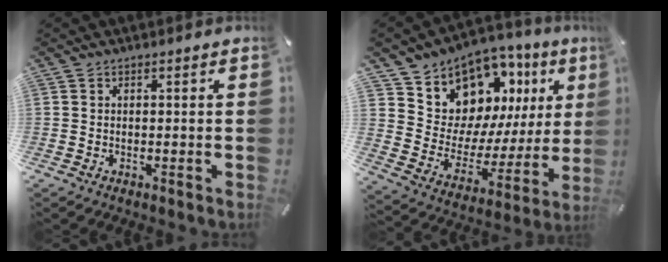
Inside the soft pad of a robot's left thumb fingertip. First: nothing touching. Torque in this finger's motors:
{"motor_torque": [2.06, 2.06, 1.21, -1.19, 0.14]}